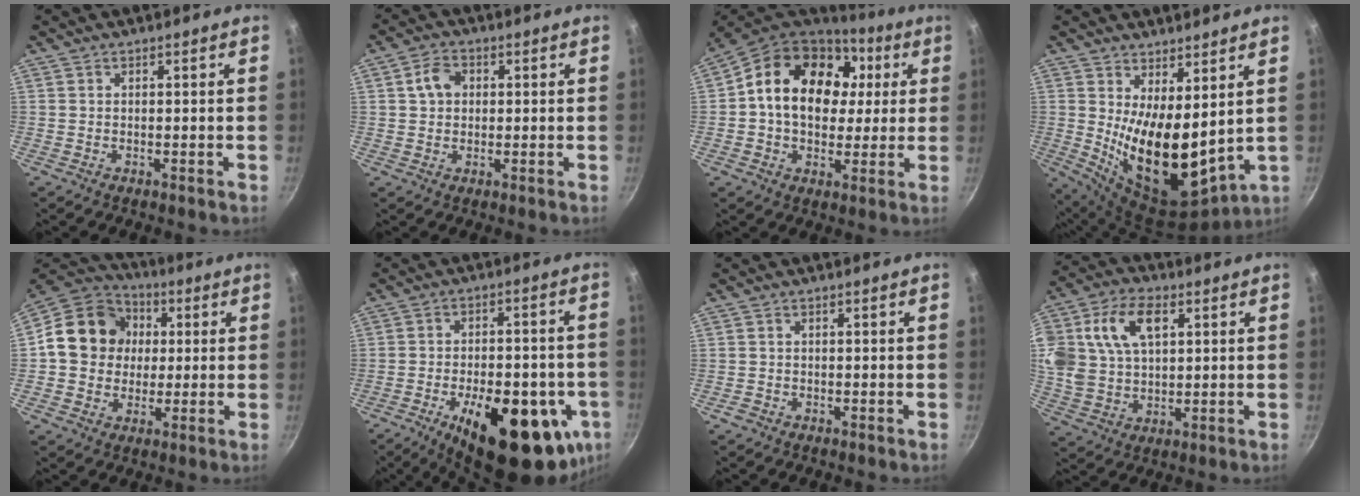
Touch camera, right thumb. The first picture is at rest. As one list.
[{"total": 4.8, "force": [0.9, 3.7, 2.8], "torque": [-0.035, 0.010, 0.010]}, {"total": 21.0, "force": [4.1, 15.3, 13.8], "torque": [-0.211, 0.018, 0.056]}, {"total": 16.4, "force": [3.6, 7.6, 14.1], "torque": [-0.205, -0.059, 0.081]}, {"total": 15.4, "force": [1.8, 13.5, 7.3], "torque": [-0.095, 0.023, 0.015]}, {"total": 24.1, "force": [-9.1, 10.6, 19.6], "torque": [-0.244, 0.016, -0.117]}, {"total": 1.1, "force": [-0.7, 0.9, 0.3], "torque": [-0.006, 0.003, -0.010]}, {"total": 19.2, "force": [6.2, 12.7, 13.0], "torque": [-0.274, 0.013, 0.116]}]